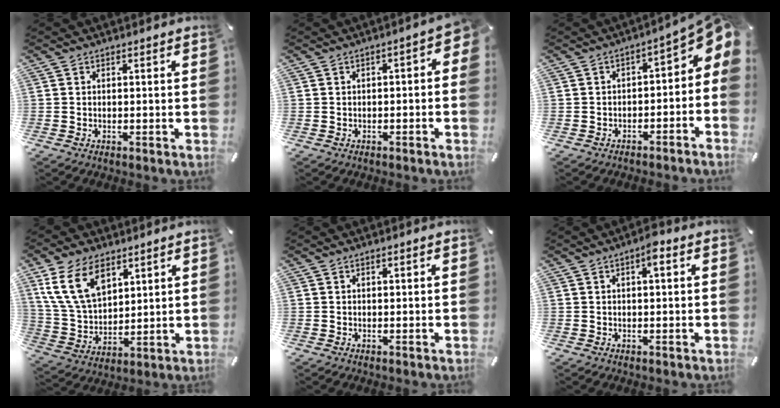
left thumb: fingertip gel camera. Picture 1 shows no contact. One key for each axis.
{"total": 3.4, "fx": -1.3, "fy": 1.6, "fz": 2.6, "tx": -0.037, "ty": 0.012, "tz": -0.028}
{"total": 6.8, "fx": 1.4, "fy": 3.8, "fz": 5.4, "tx": -0.058, "ty": -0.017, "tz": 0.020}
{"total": 14.1, "fx": 7.6, "fy": 9.0, "fz": 7.7, "tx": -0.192, "ty": -0.016, "tz": 0.145}
{"total": 0.6, "fx": 0.5, "fy": 0.4, "fz": 0.2, "tx": -0.005, "ty": 0.005, "tz": 0.007}
{"total": 3.3, "fx": 1.5, "fy": 1.3, "fz": 2.7, "tx": -0.041, "ty": 0.002, "tz": 0.020}